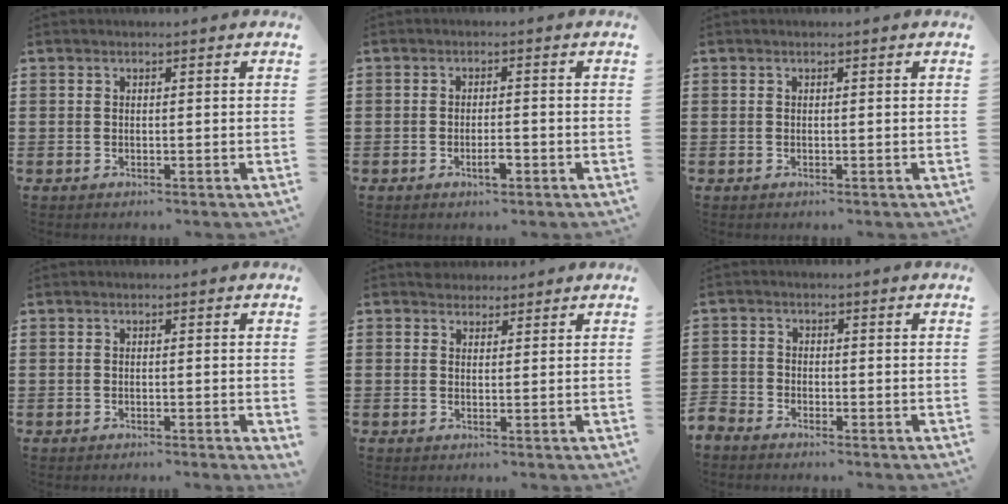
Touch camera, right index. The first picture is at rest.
{"total": 2.7, "force": [-1.3, 0.8, 2.3], "torque": [-0.039, 0.001, -0.024]}
{"total": 0.0}
{"total": 0.5, "force": [-0.4, 0.0, 0.3], "torque": [-0.006, -0.003, -0.008]}
{"total": 1.8, "force": [1.4, 1.1, -0.2], "torque": [-0.001, 0.006, 0.028]}
{"total": 2.3, "force": [-2.2, 0.6, -0.1], "torque": [-0.014, -0.005, -0.051]}